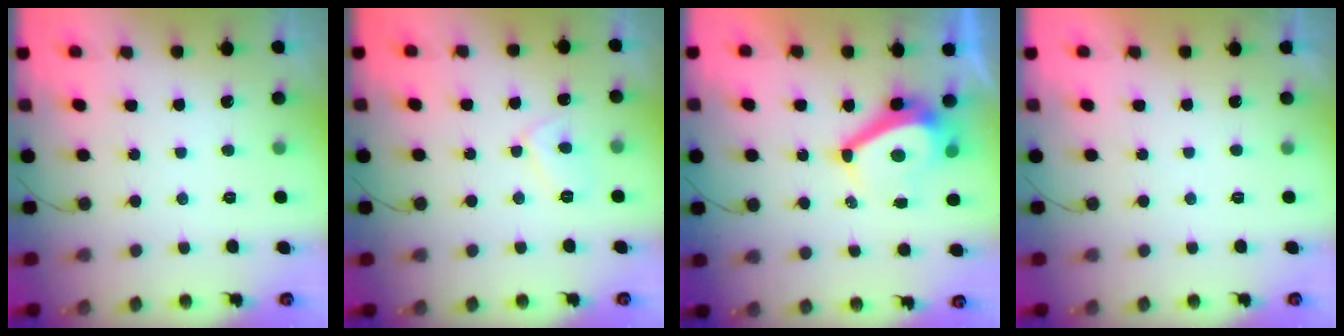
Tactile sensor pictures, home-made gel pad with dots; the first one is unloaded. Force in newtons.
{"total": 5.7, "press": 5.7, "slide": 0.5}
{"total": 8.8, "press": 8.7, "slide": 1.1}
{"total": 2.1, "press": 2.1, "slide": 0.4}